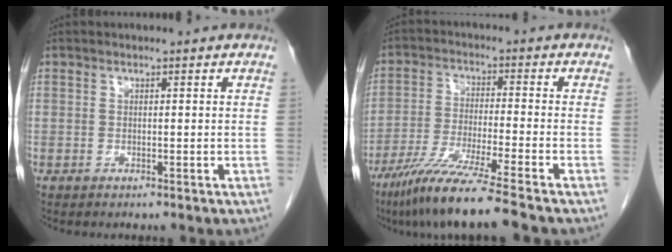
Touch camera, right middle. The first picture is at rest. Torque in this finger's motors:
{"motor_torque": [1.18, -0.95, 0.22, 0.11]}